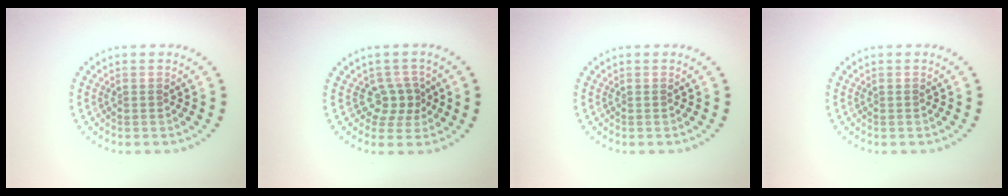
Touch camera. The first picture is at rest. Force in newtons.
{"total": 2.3, "press": 1.9, "slide": 1.3}
{"total": 0.0}
{"total": 0.0}